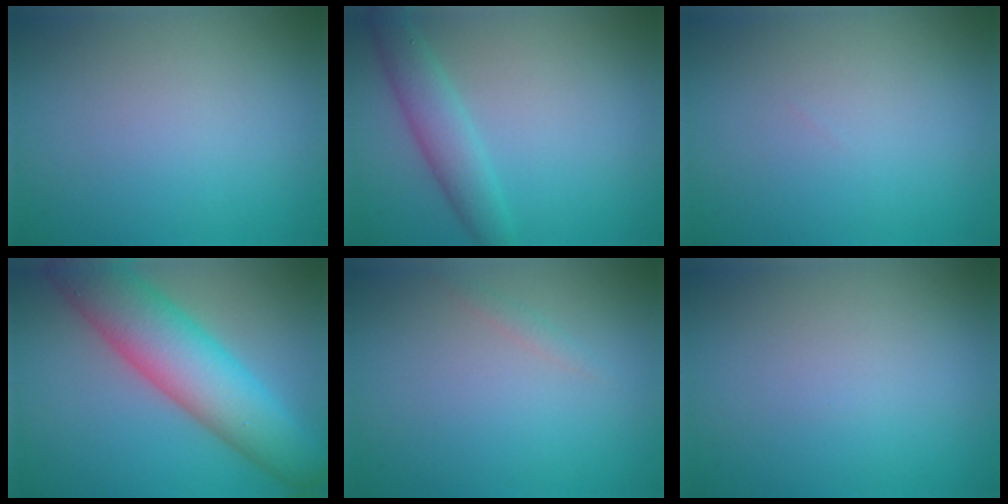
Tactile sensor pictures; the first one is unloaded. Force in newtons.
{"total": 3.3, "press": 3.3, "slide": 0.1}
{"total": 0.0}
{"total": 9.7, "press": 9.6, "slide": 0.6}
{"total": 0.7, "press": 0.7, "slide": 0.1}
{"total": 0.0}